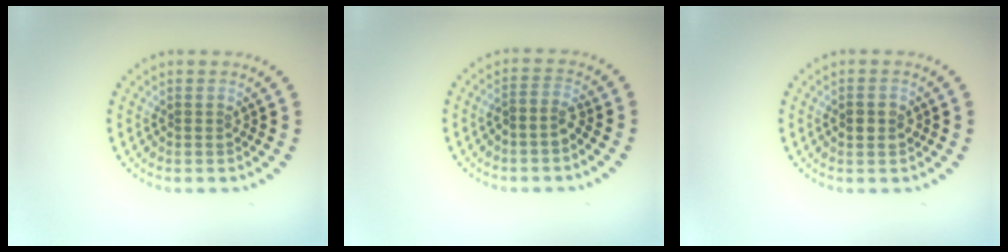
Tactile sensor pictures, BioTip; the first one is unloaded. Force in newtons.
{"total": 1.7, "press": 1.3, "slide": 1.1}
{"total": 2.0, "press": 2.0, "slide": 0.1}